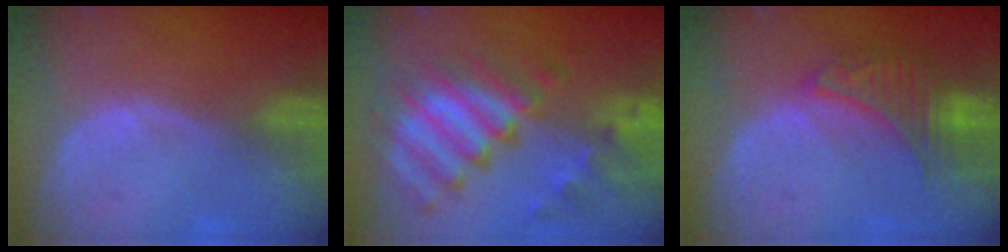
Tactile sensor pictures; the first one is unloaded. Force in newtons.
{"total": 11.5, "press": 9.8, "slide": 6.0}
{"total": 6.6, "press": 6.2, "slide": 2.2}